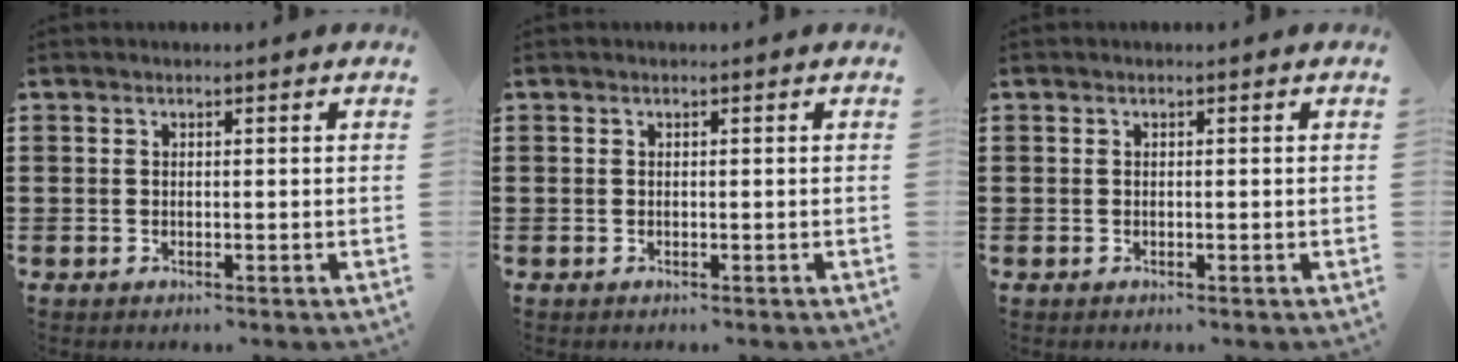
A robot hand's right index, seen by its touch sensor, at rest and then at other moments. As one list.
[{"total": 0.0}, {"total": 0.0}]